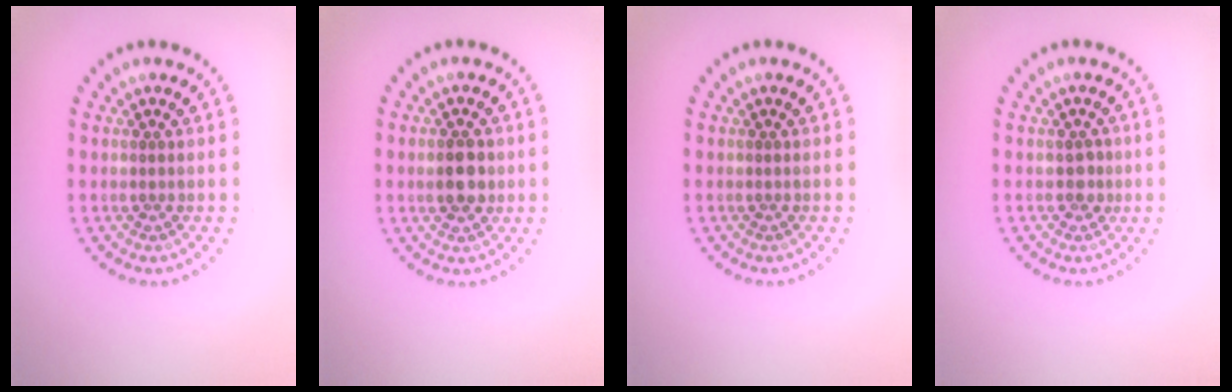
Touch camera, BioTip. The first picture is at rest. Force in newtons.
{"total": 2.9, "press": 2.9, "slide": 0.1}
{"total": 0.0}
{"total": 1.1, "press": 1.1, "slide": 0.4}